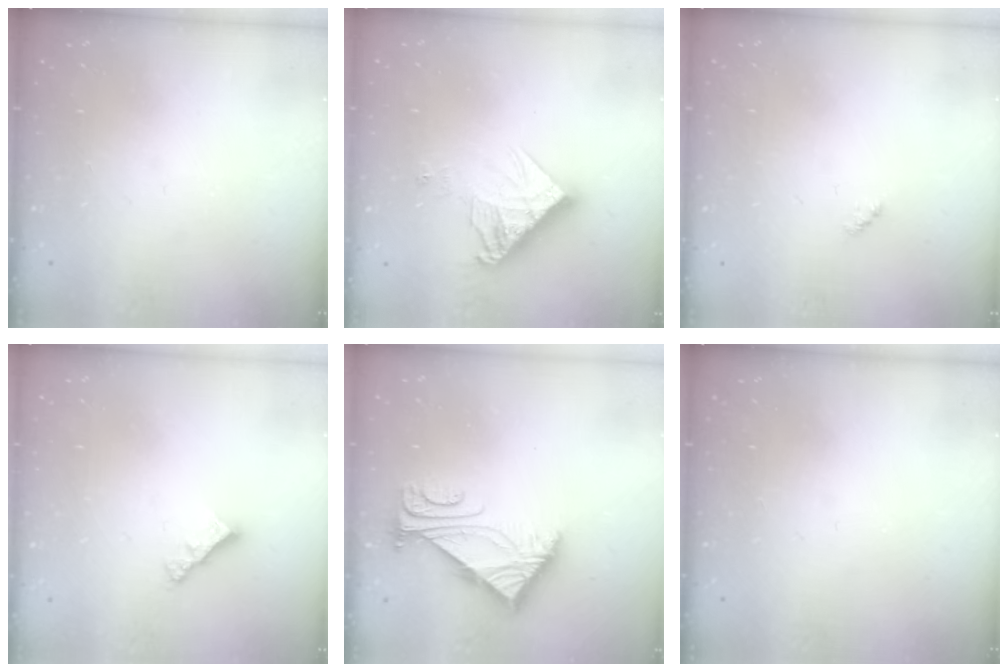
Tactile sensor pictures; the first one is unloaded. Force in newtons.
{"total": 12.1, "press": 12.0, "slide": 0.9}
{"total": 2.4, "press": 2.4, "slide": 0.5}
{"total": 3.5, "press": 3.5, "slide": 0.2}
{"total": 5.8, "press": 5.7, "slide": 0.9}
{"total": 0.0}